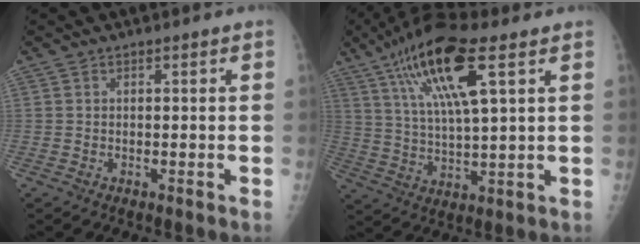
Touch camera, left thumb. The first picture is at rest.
{"total": 16.0, "force": [7.4, 4.1, 13.5], "torque": [-0.256, -0.012, 0.136]}